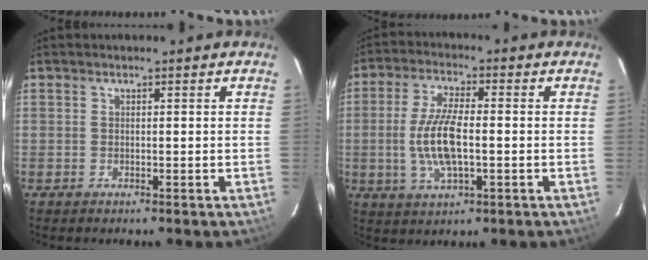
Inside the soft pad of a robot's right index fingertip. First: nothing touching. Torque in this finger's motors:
{"motor_torque": [0.91, -0.47, 0.39, 0.10]}